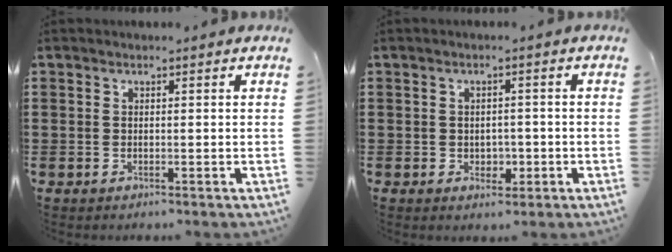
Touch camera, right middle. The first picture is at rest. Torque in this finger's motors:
{"motor_torque": [-0.08, 0.13, 0.08, 0.03]}